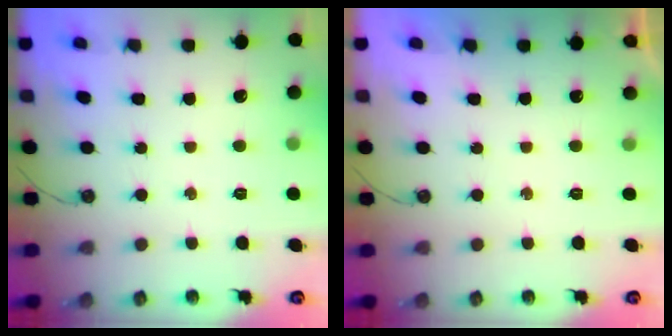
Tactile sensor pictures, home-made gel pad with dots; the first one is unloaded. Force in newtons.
{"total": 0.0}